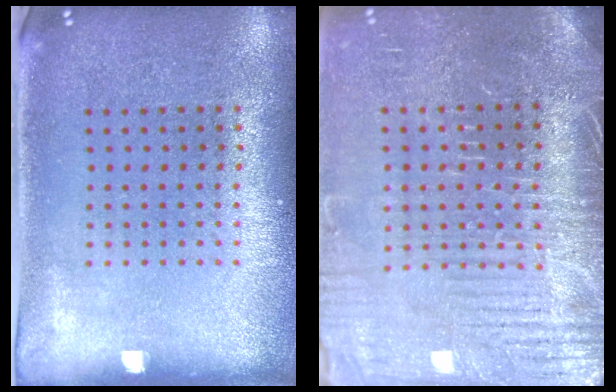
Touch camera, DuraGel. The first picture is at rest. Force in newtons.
{"total": 4.1, "press": 3.7, "slide": 1.6}